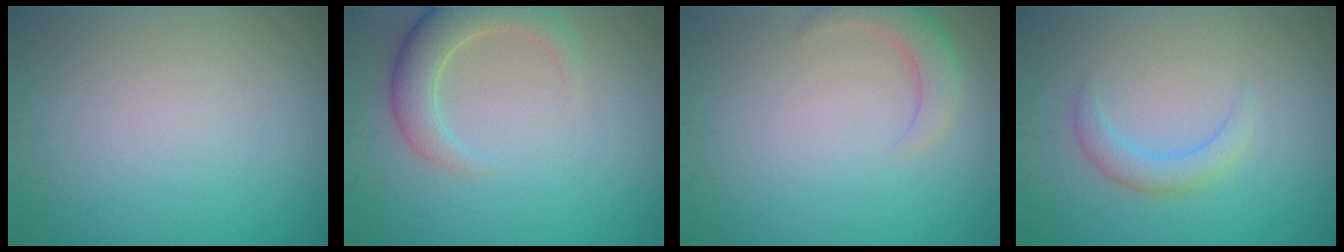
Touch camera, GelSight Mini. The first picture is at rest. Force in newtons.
{"total": 4.2, "press": 4.2, "slide": 0.5}
{"total": 2.7, "press": 2.7, "slide": 0.3}
{"total": 2.1, "press": 2.0, "slide": 0.3}